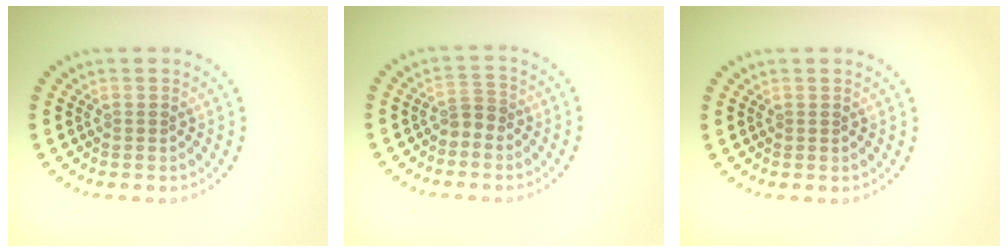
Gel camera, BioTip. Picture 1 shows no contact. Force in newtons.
{"total": 1.3, "press": 1.0, "slide": 0.8}
{"total": 0.0}